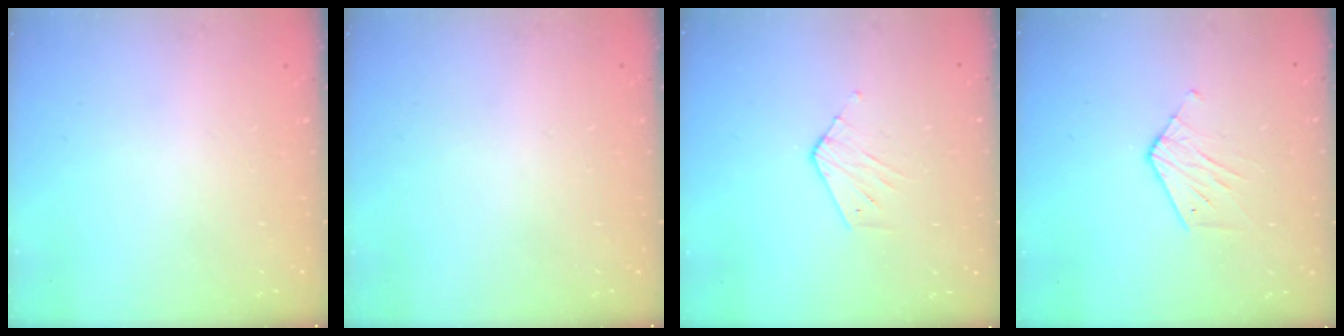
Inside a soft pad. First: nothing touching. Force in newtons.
{"total": 0.0}
{"total": 3.1, "press": 3.1, "slide": 0.3}
{"total": 5.5, "press": 5.5, "slide": 0.4}